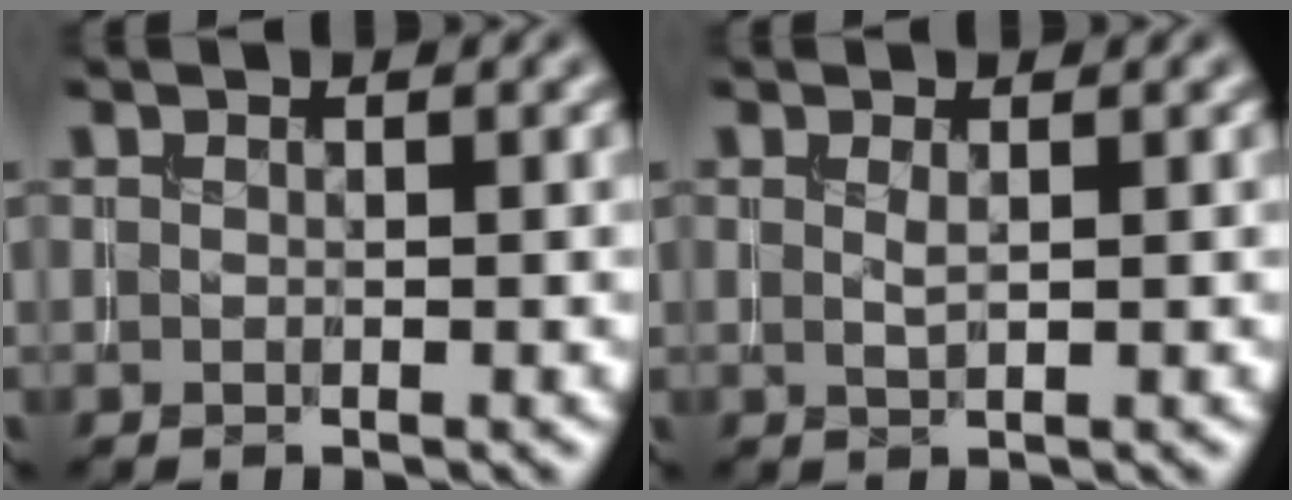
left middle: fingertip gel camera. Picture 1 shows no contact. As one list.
[{"total": 0.9, "force": [0.3, 0.2, 0.8], "torque": [-0.017, -0.001, 0.006]}]